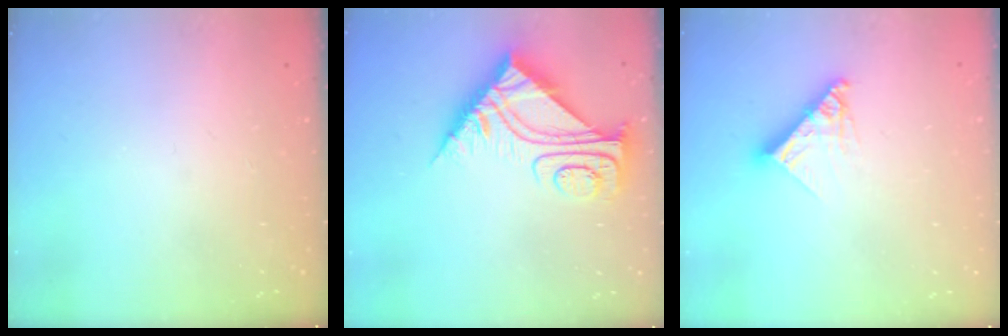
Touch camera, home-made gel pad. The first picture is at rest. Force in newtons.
{"total": 10.7, "press": 10.7, "slide": 1.0}
{"total": 11.7, "press": 11.6, "slide": 1.1}